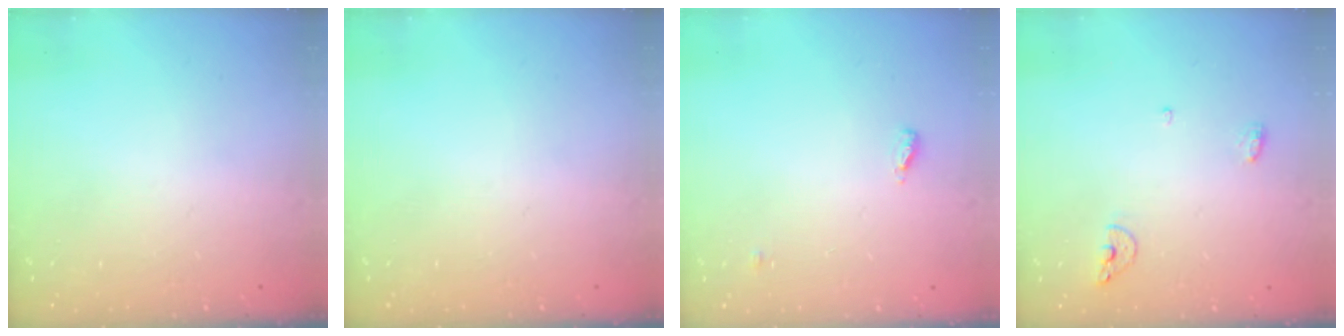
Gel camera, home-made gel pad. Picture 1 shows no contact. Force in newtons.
{"total": 0.0}
{"total": 4.6, "press": 4.5, "slide": 0.7}
{"total": 6.2, "press": 6.1, "slide": 1.1}